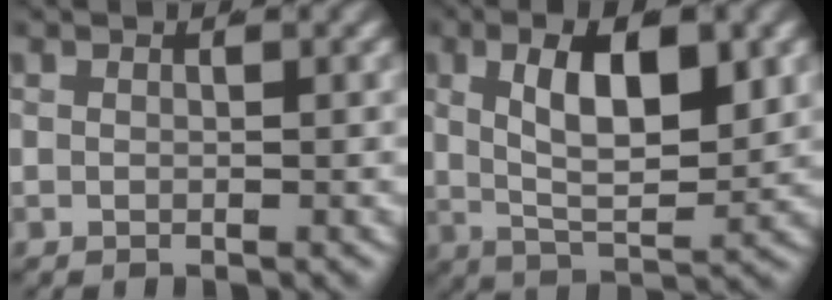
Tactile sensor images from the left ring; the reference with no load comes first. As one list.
[{"total": 7.1, "force": [0.8, 3.6, 6.1], "torque": [-0.115, -0.021, 0.018]}]